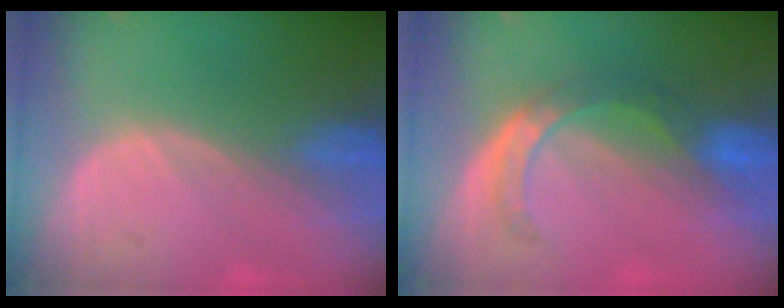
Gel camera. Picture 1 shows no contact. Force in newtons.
{"total": 5.6, "press": 5.5, "slide": 0.7}